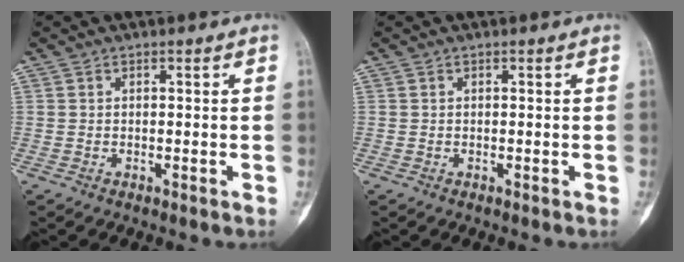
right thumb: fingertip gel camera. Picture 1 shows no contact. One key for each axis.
{"total": 0.0}